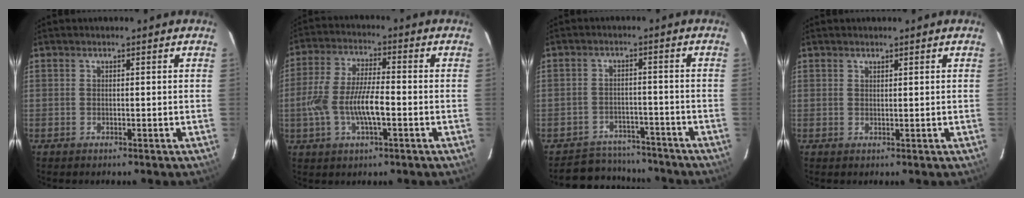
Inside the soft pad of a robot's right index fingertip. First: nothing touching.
{"total": 10.7, "force": [-2.6, 3.3, 9.8], "torque": [-0.202, -0.001, -0.049]}
{"total": 9.7, "force": [-8.5, 4.6, 1.0], "torque": [-0.034, 0.028, -0.108]}
{"total": 0.7, "force": [0.6, 0.1, 0.2], "torque": [-0.004, 0.000, 0.012]}